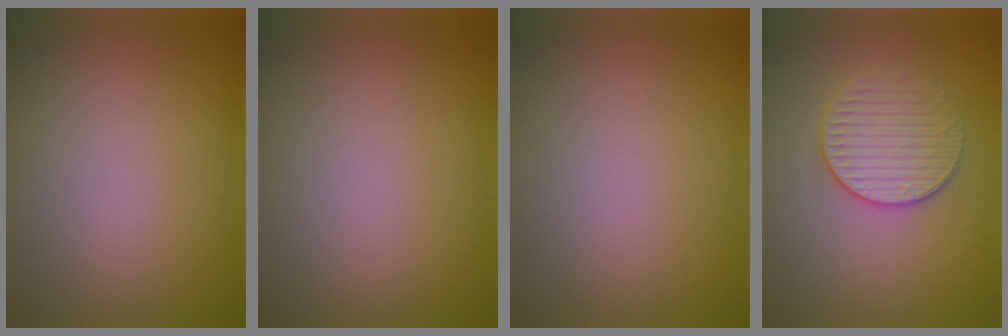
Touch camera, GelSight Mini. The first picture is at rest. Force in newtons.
{"total": 0.0}
{"total": 0.0}
{"total": 3.1, "press": 3.1, "slide": 0.1}